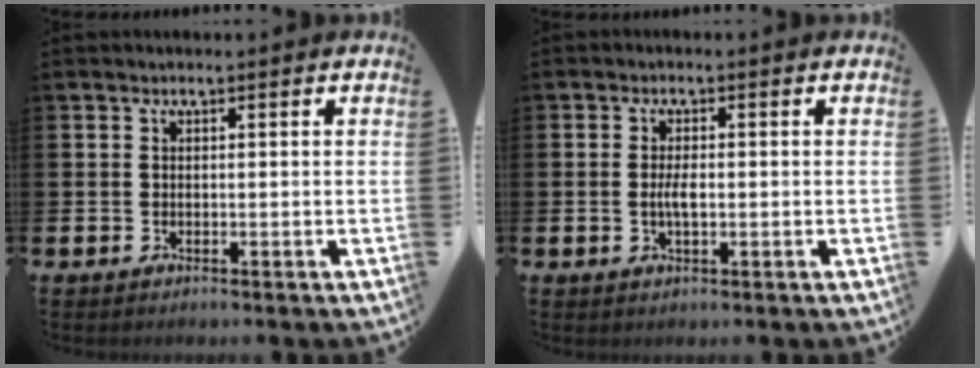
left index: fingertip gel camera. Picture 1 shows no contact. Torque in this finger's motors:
{"motor_torque": [0.54, 0.32, 0.08, 0.10]}